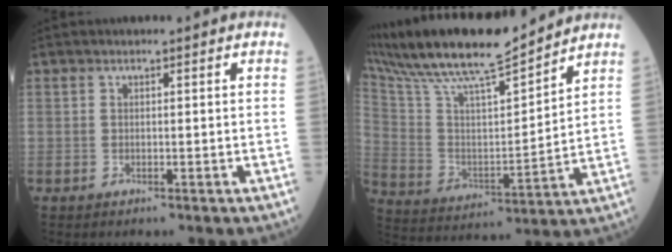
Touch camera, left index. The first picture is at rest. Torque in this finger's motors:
{"motor_torque": [0.18, -0.72, 0.65, 0.21]}